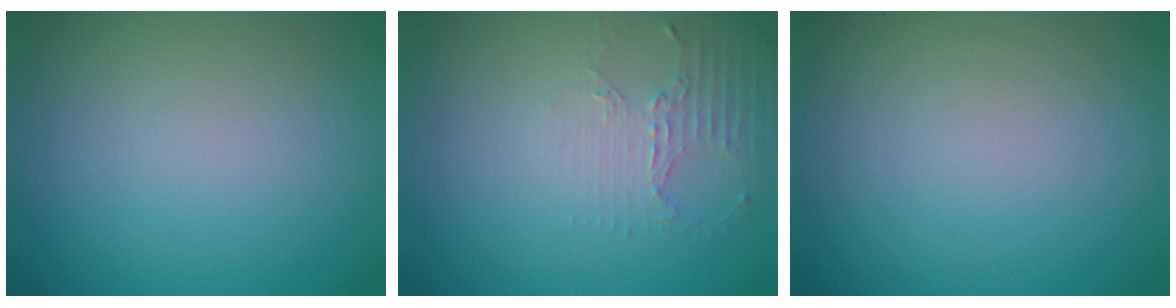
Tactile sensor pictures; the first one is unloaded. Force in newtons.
{"total": 2.2, "press": 1.6, "slide": 1.5}
{"total": 0.0}